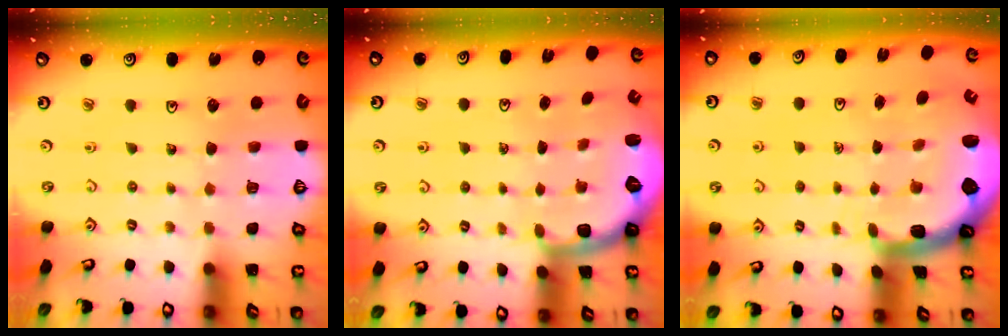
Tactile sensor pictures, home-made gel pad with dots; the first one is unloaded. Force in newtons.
{"total": 1.9, "press": 1.8, "slide": 0.4}
{"total": 4.4, "press": 3.9, "slide": 2.1}